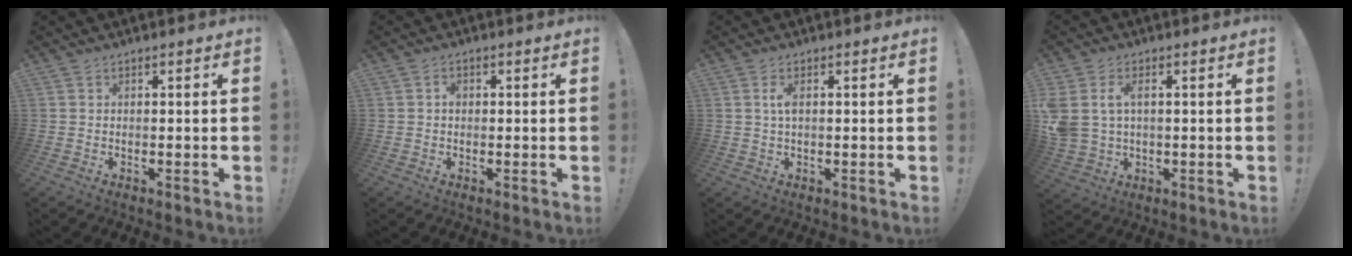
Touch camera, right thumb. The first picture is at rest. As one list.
[{"total": 1.6, "force": [-0.1, 1.2, 0.9], "torque": [-0.019, 0.007, -0.003]}, {"total": 2.6, "force": [0.4, 0.9, 2.4], "torque": [-0.041, 0.002, 0.002]}, {"total": 7.4, "force": [2.0, 5.1, 4.9], "torque": [-0.098, -0.002, 0.040]}]